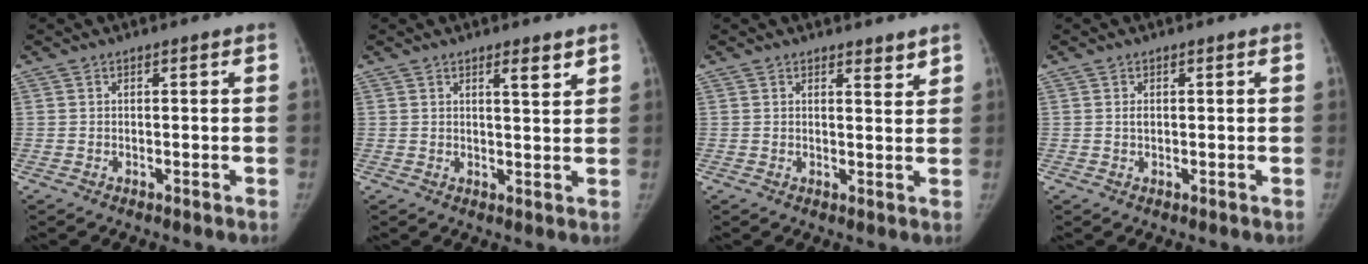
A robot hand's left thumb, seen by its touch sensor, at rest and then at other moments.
{"total": 3.2, "force": [2.2, 0.6, 2.3], "torque": [-0.030, -0.016, 0.033]}
{"total": 2.3, "force": [2.0, 0.7, 0.9], "torque": [-0.004, -0.016, 0.028]}
{"total": 0.9, "force": [0.2, 0.6, 0.7], "torque": [-0.008, 0.002, 0.004]}